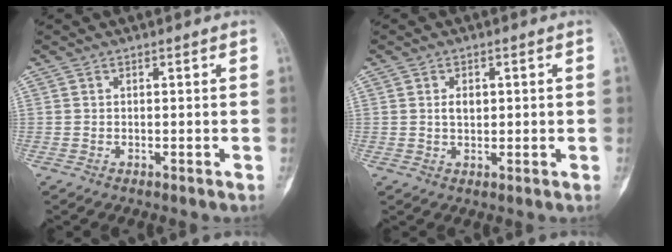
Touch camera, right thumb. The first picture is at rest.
{"total": 2.8, "force": [0.5, 1.8, 2.0], "torque": [-0.025, -0.001, 0.008]}